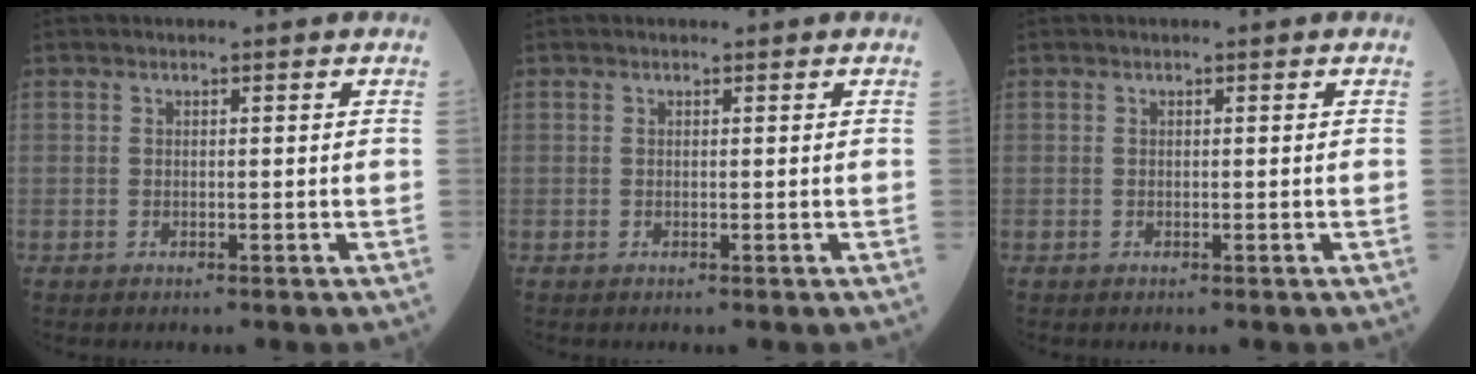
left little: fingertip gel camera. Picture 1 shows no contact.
{"total": 0.0}
{"total": 0.0}